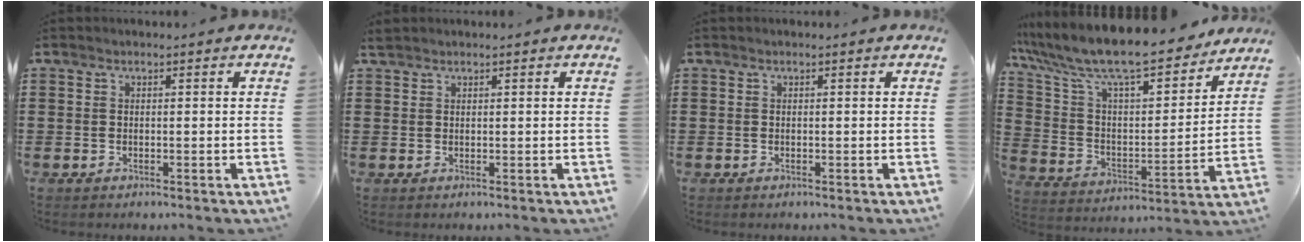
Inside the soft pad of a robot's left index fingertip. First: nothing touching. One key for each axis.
{"total": 0.9, "fx": 0.8, "fy": 0.2, "fz": 0.3, "tx": -0.009, "ty": 0.001, "tz": 0.017}
{"total": 0.0}
{"total": 10.9, "fx": 9.8, "fy": 1.2, "fz": 4.8, "tx": -0.136, "ty": -0.073, "tz": 0.166}